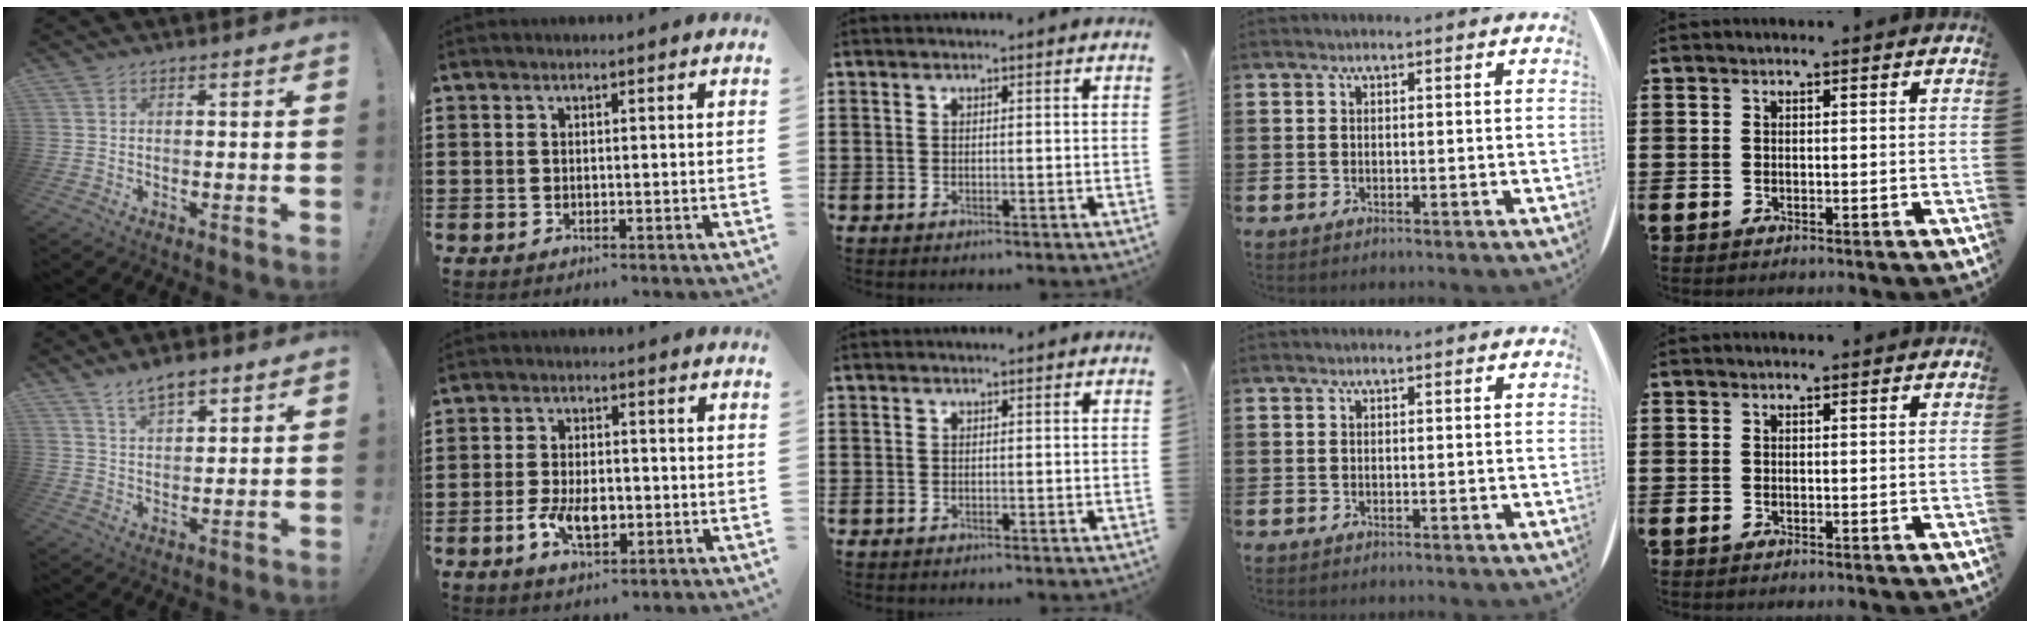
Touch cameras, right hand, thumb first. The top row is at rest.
{"thumb": {"total": 6.8, "force": [4.9, 3.2, 3.6], "torque": [-0.055, -0.022, 0.088]}, "index": {"total": 5.8, "force": [-1.6, 3.1, 4.6], "torque": [-0.083, 0.004, -0.031]}}